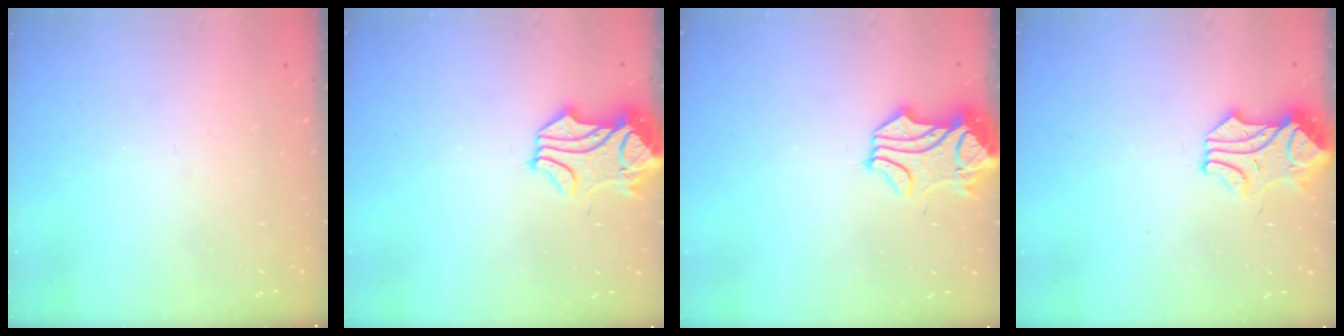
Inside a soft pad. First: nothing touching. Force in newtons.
{"total": 1.8, "press": 1.2, "slide": 1.4}
{"total": 1.8, "press": 1.2, "slide": 1.4}
{"total": 1.4, "press": 1.4, "slide": 0.0}